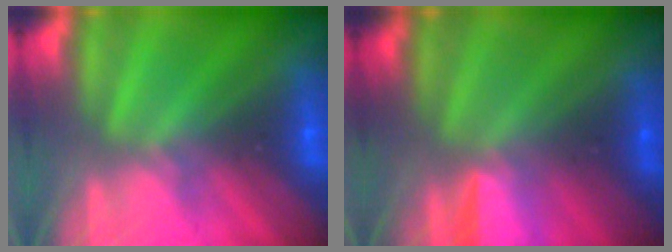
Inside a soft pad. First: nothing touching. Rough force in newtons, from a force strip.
{"total": 1.4}